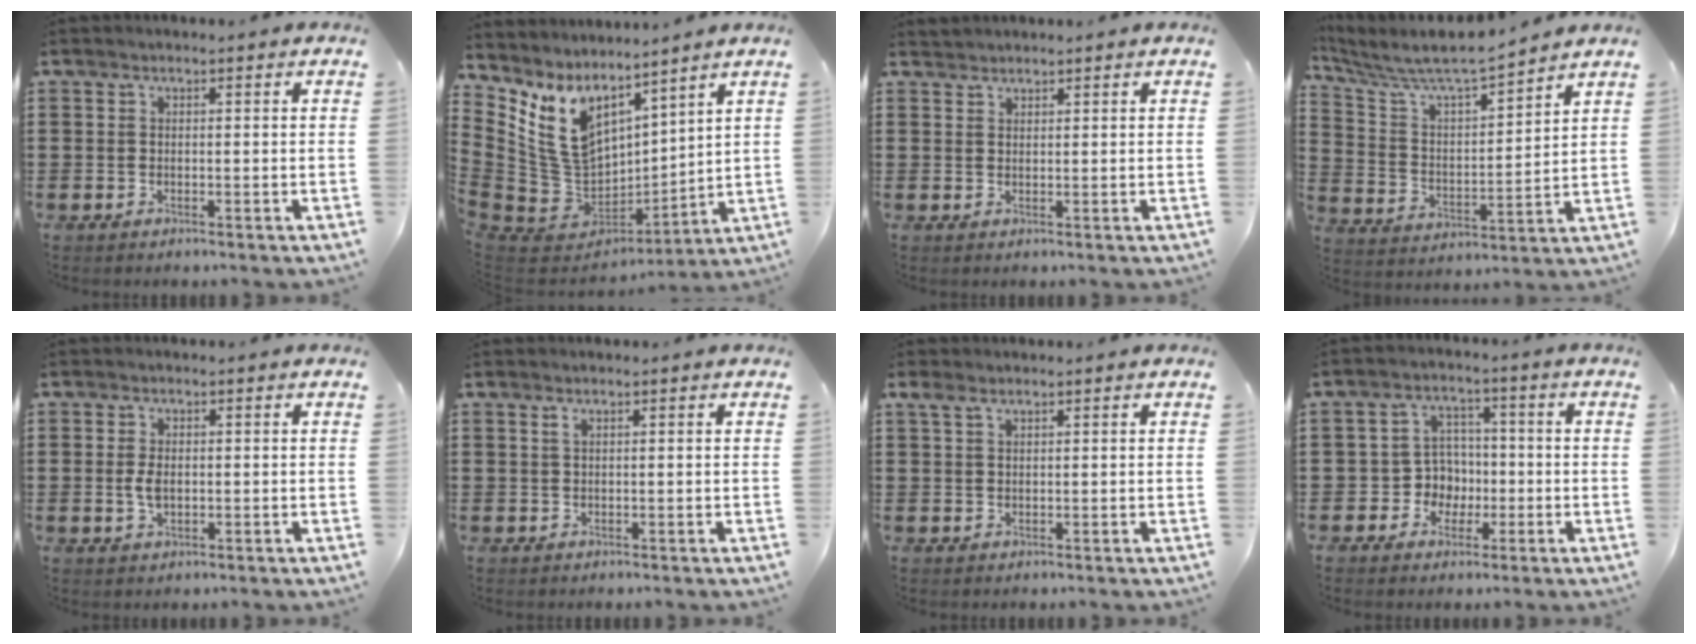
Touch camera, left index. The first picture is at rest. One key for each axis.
{"total": 10.4, "fx": 4.7, "fy": 7.0, "fz": 6.0, "tx": -0.170, "ty": -0.047, "tz": 0.095}
{"total": 1.2, "fx": 1.2, "fy": 0.1, "fz": -0.1, "tx": 0.001, "ty": -0.001, "tz": 0.024}
{"total": 7.1, "fx": 6.5, "fy": 0.6, "fz": 2.8, "tx": -0.085, "ty": -0.047, "tz": 0.106}
{"total": 2.8, "fx": -0.1, "fy": 1.5, "fz": 2.4, "tx": -0.063, "ty": -0.003, "tz": -0.007}
{"total": 0.8, "fx": 0.3, "fy": 0.1, "fz": 0.7, "tx": -0.013, "ty": 0.001, "tz": 0.006}
{"total": 1.6, "fx": 0.9, "fy": 0.8, "fz": 1.1, "tx": -0.025, "ty": 0.005, "tz": 0.016}
{"total": 5.2, "fx": -1.2, "fy": 4.9, "fz": 1.5, "tx": -0.044, "ty": 0.013, "tz": -0.023}